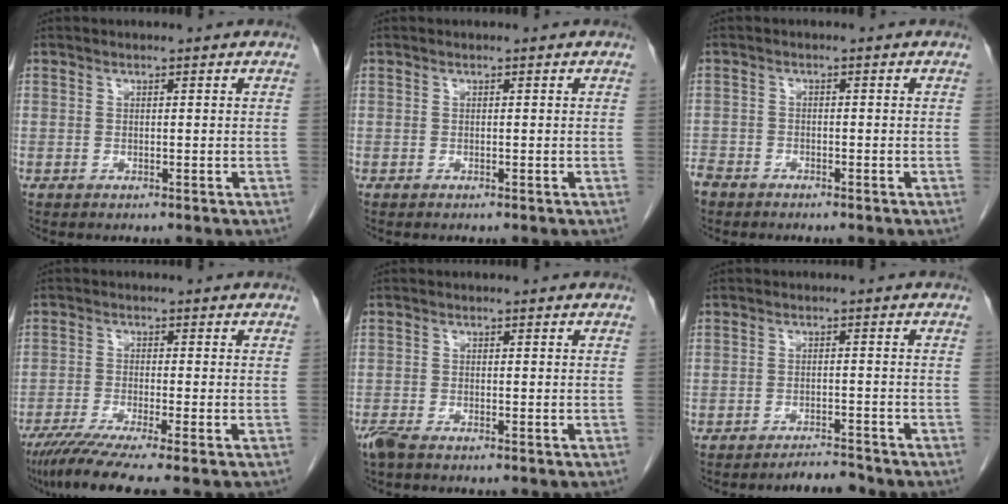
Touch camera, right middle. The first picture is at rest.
{"total": 0.0}
{"total": 3.8, "force": [-3.2, 1.8, 0.8], "torque": [-0.021, -0.002, -0.061]}
{"total": 8.4, "force": [-6.4, -0.8, 5.4], "torque": [-0.083, -0.025, -0.106]}
{"total": 2.3, "force": [-1.8, 0.5, 1.3], "torque": [-0.034, -0.008, -0.037]}
{"total": 2.5, "force": [-2.5, -0.2, 0.3], "torque": [-0.003, -0.012, -0.038]}